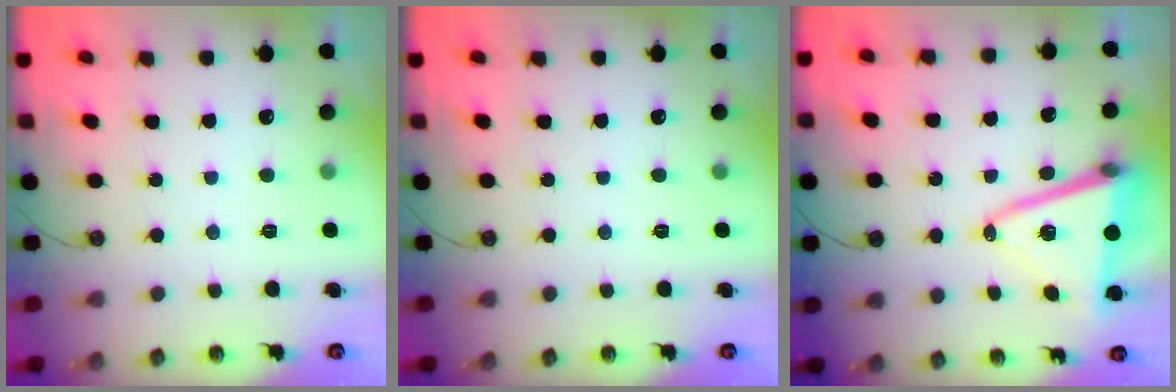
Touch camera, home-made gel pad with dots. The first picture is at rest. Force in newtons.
{"total": 0.0}
{"total": 13.1, "press": 12.8, "slide": 2.8}